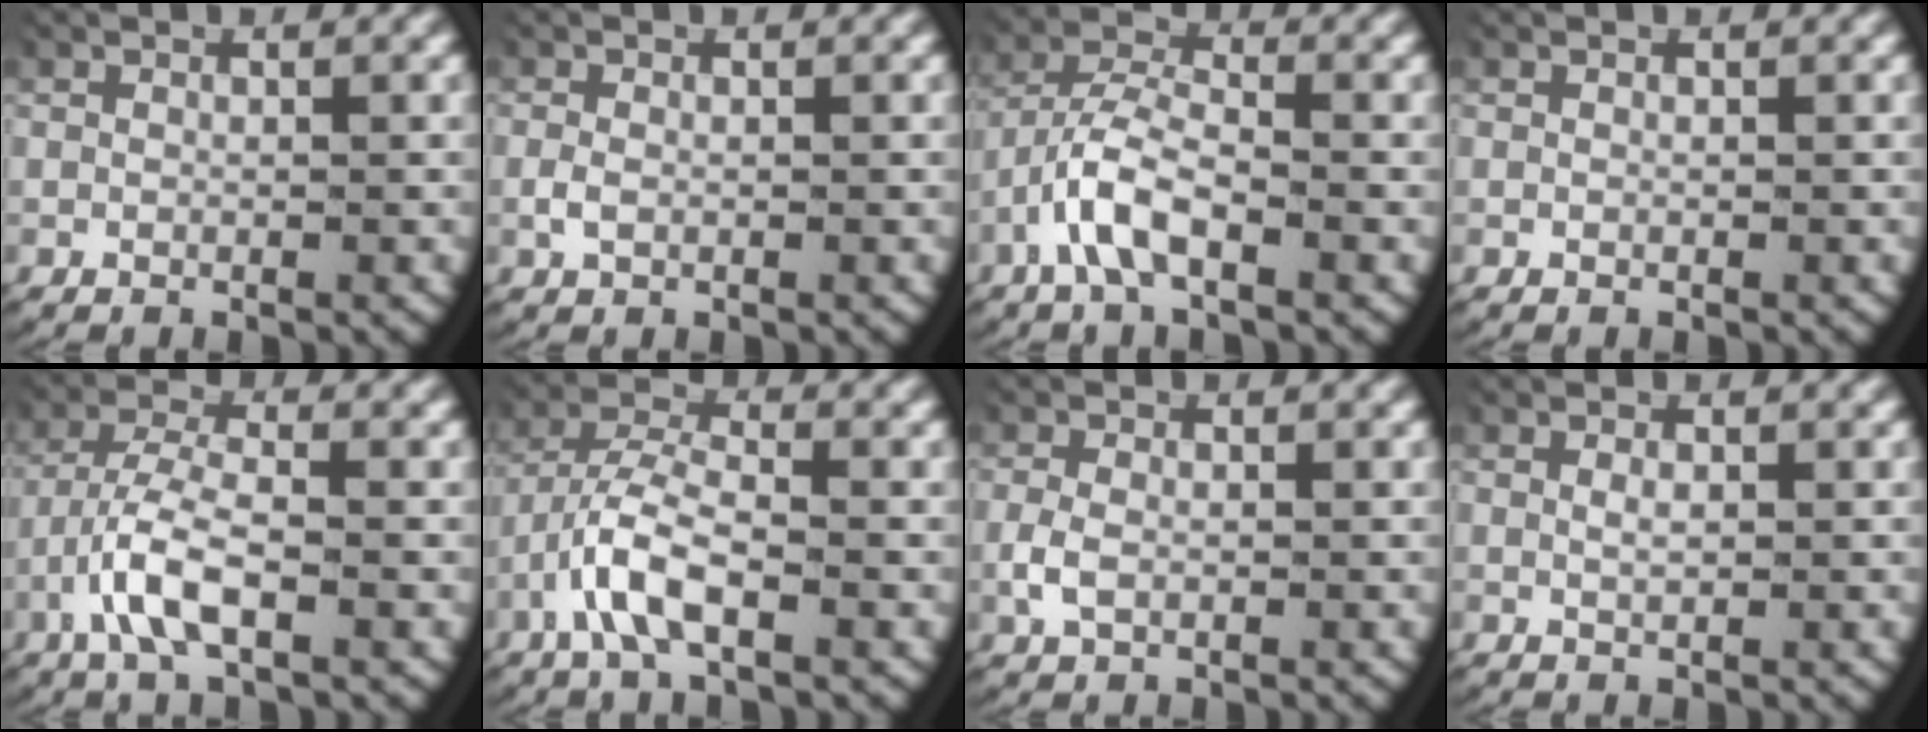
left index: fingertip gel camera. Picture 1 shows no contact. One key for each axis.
{"total": 1.0, "fx": -0.3, "fy": 0.6, "fz": 0.7, "tx": -0.026, "ty": -0.006, "tz": 0.000}
{"total": 3.7, "fx": -1.2, "fy": 2.0, "fz": 2.9, "tx": -0.074, "ty": -0.005, "tz": -0.025}
{"total": 0.0}
{"total": 4.5, "fx": -1.3, "fy": 2.0, "fz": 3.8, "tx": -0.101, "ty": -0.018, "tz": -0.016}
{"total": 4.1, "fx": -1.1, "fy": 2.1, "fz": 3.4, "tx": -0.091, "ty": -0.009, "tz": -0.019}
{"total": 1.9, "fx": -0.4, "fy": 1.3, "fz": 1.3, "tx": -0.044, "ty": -0.007, "tz": -0.002}
{"total": 0.7, "fx": 0.2, "fy": 0.1, "fz": 0.7, "tx": -0.018, "ty": -0.007, "tz": 0.008}